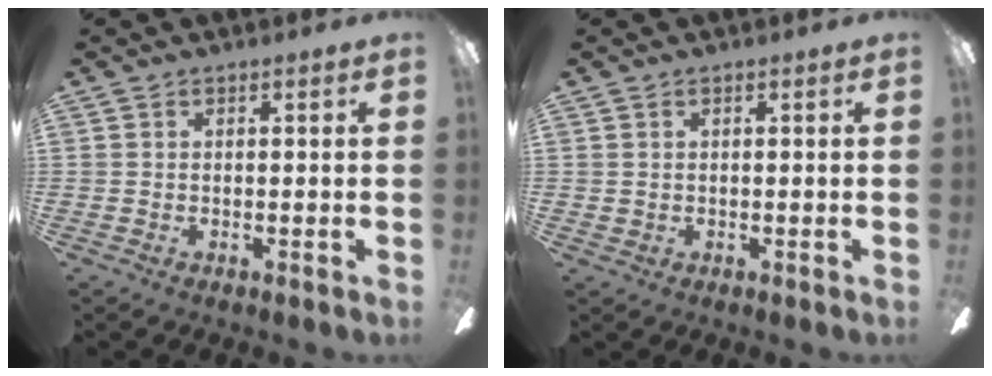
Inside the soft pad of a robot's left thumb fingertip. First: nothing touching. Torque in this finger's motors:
{"motor_torque": [-0.25, 0.24, -0.04, -0.06, 0.00]}